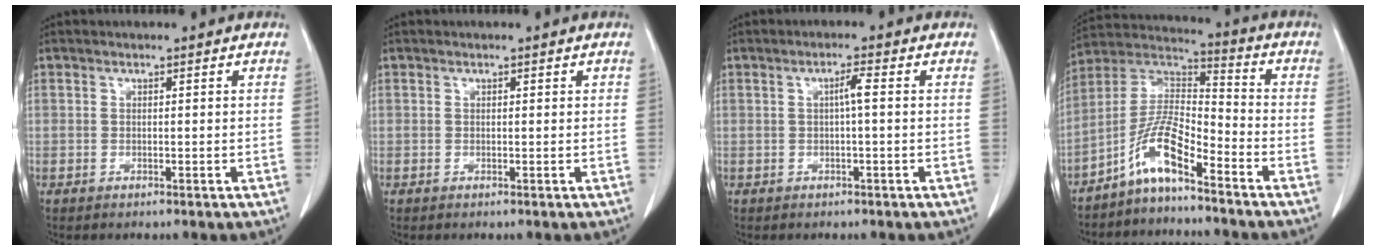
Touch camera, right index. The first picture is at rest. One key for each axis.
{"total": 0.0}
{"total": 2.0, "fx": 0.1, "fy": 0.0, "fz": 2.0, "tx": -0.034, "ty": 0.005, "tz": 0.002}
{"total": 8.9, "fx": -6.0, "fy": 1.8, "fz": 6.3, "tx": -0.129, "ty": 0.023, "tz": -0.118}